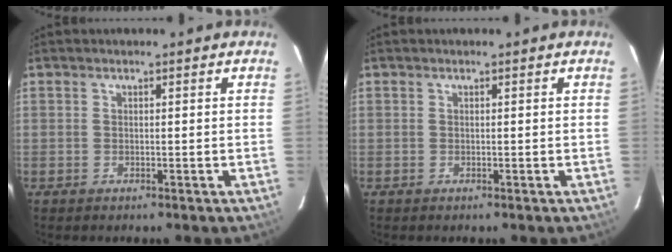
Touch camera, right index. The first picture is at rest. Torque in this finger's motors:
{"motor_torque": [-0.01, -0.01, 0.00, 0.00]}